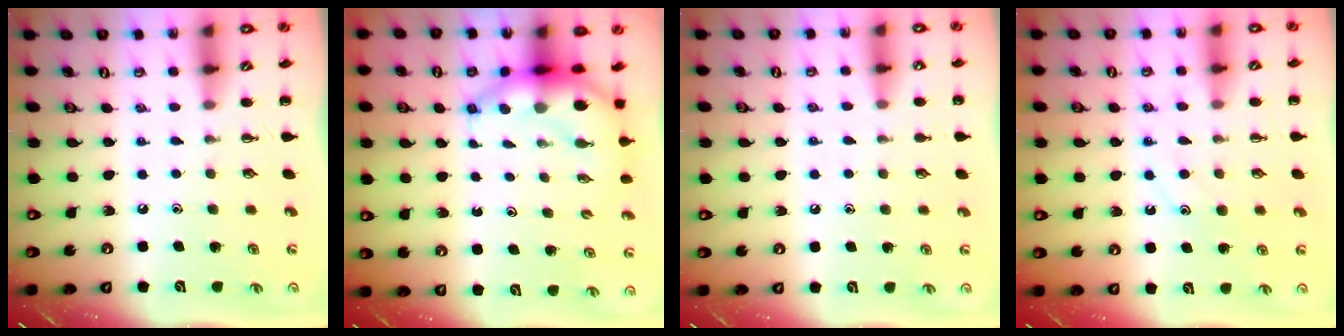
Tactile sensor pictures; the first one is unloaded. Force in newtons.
{"total": 6.8, "press": 6.6, "slide": 1.6}
{"total": 5.5, "press": 5.2, "slide": 1.6}
{"total": 10.3, "press": 10.3, "slide": 0.7}